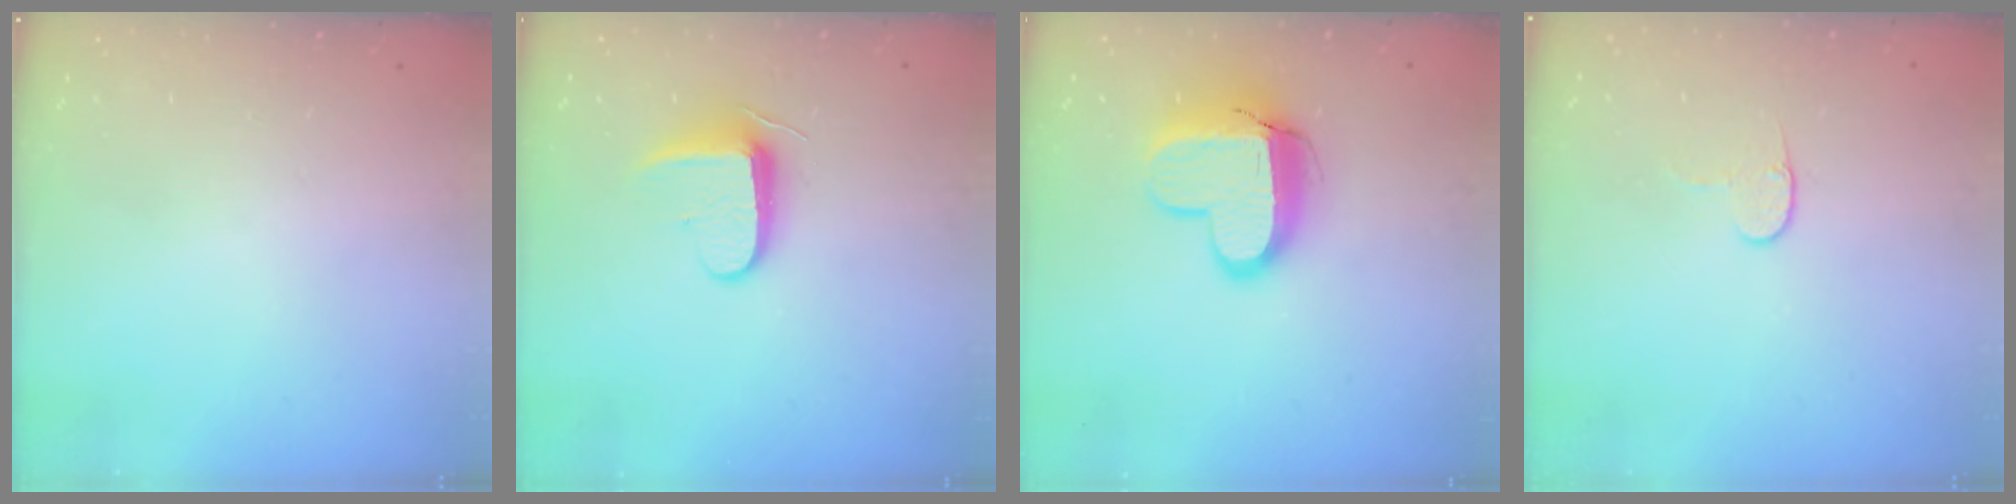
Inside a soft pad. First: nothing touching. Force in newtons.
{"total": 8.9, "press": 8.9, "slide": 0.9}
{"total": 12.3, "press": 12.2, "slide": 1.3}
{"total": 4.3, "press": 4.3, "slide": 0.4}